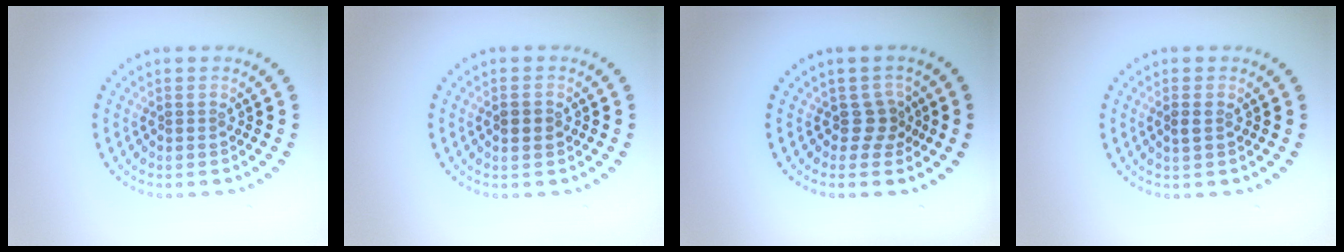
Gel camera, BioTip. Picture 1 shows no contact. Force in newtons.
{"total": 1.7, "press": 1.7, "slide": 0.1}
{"total": 1.8, "press": 1.2, "slide": 1.3}
{"total": 1.0, "press": 1.0, "slide": 0.1}